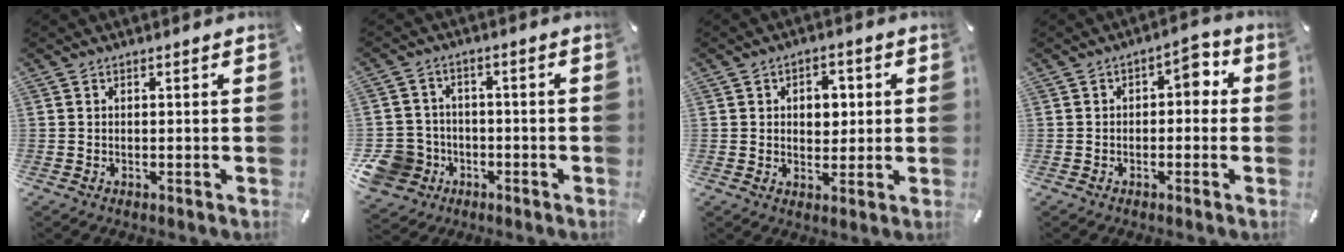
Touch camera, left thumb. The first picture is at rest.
{"total": 10.0, "force": [-3.8, 8.8, 2.8], "torque": [-0.083, 0.031, -0.071]}
{"total": 5.2, "force": [0.5, 4.1, 3.2], "torque": [-0.036, -0.003, 0.000]}
{"total": 4.4, "force": [-0.2, 2.8, 3.4], "torque": [-0.045, 0.010, -0.014]}